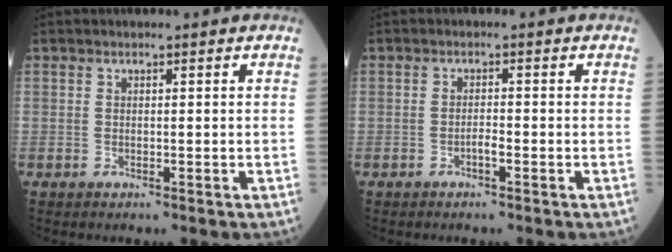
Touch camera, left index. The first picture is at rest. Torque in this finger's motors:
{"motor_torque": [0.31, 0.20, 0.00, 0.00]}